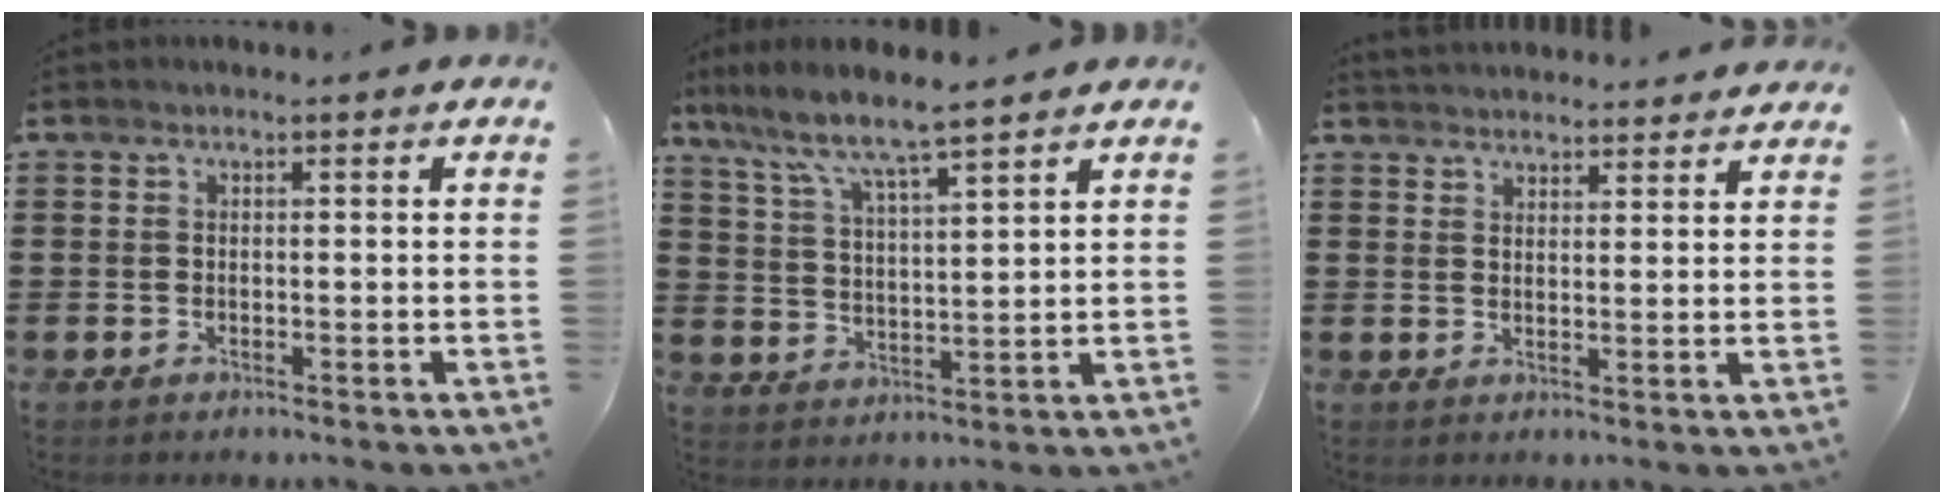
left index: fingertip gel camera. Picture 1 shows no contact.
{"total": 5.7, "force": [4.9, 0.3, 2.8], "torque": [-0.080, -0.029, 0.079]}
{"total": 2.8, "force": [2.7, -0.1, -0.4], "torque": [-0.001, -0.009, 0.052]}